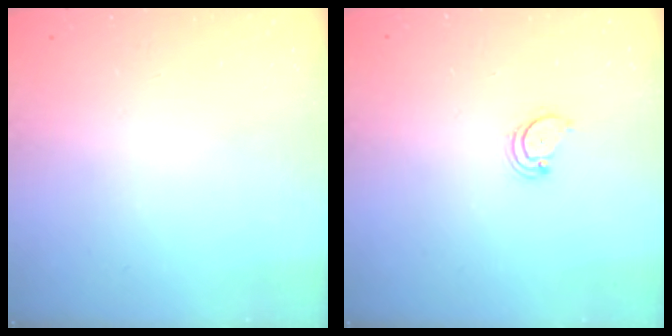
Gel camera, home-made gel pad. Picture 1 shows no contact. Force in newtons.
{"total": 2.6, "press": 2.5, "slide": 0.3}